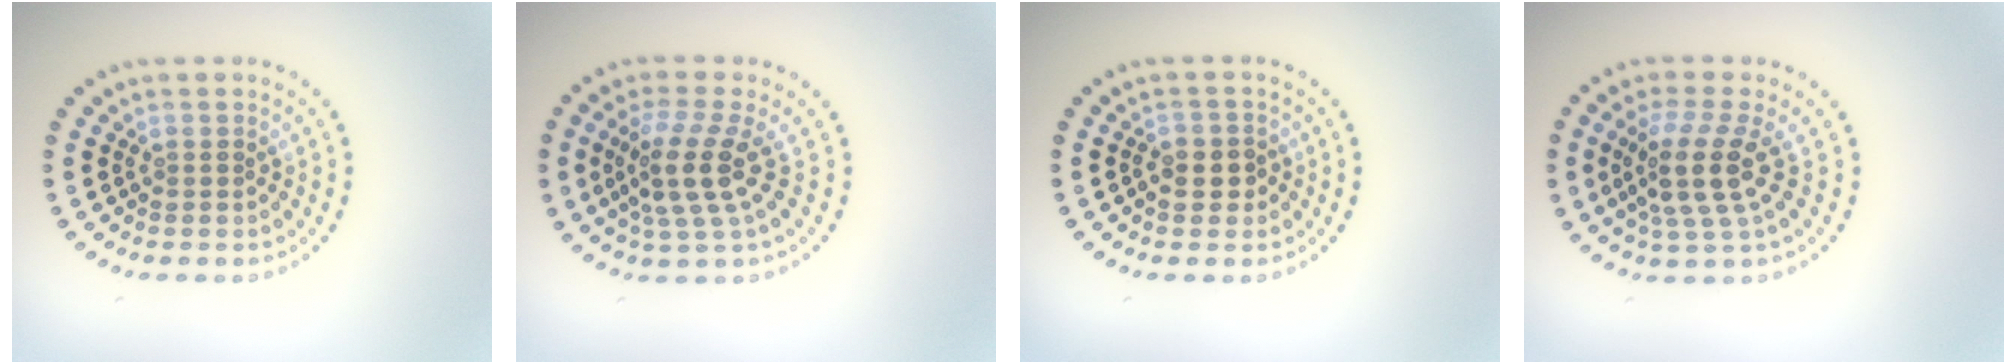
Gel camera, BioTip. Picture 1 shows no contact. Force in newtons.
{"total": 4.1, "press": 3.2, "slide": 2.6}
{"total": 2.4, "press": 2.3, "slide": 0.9}
{"total": 4.2, "press": 3.2, "slide": 2.8}